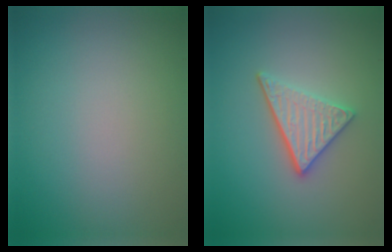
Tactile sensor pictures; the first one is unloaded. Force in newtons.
{"total": 3.6, "press": 3.0, "slide": 1.9}